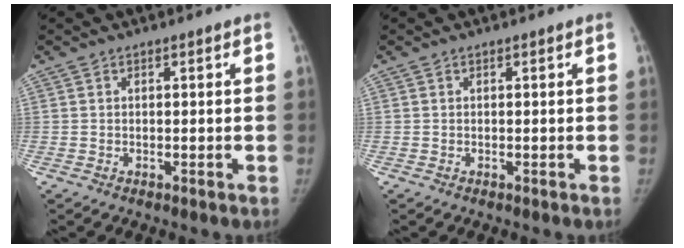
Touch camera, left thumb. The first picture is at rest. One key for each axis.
{"total": 0.0}